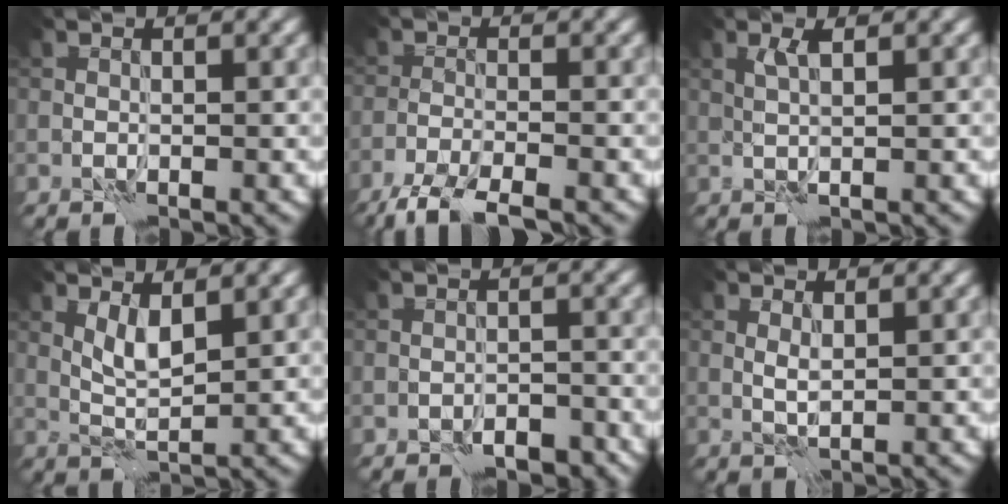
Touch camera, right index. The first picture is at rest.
{"total": 4.6, "force": [-3.9, 0.7, 2.3], "torque": [-0.043, -0.009, -0.077]}
{"total": 1.5, "force": [0.9, 0.1, 1.2], "torque": [-0.025, 0.002, 0.014]}
{"total": 2.4, "force": [1.4, 0.6, 1.9], "torque": [-0.043, -0.004, 0.029]}
{"total": 2.6, "force": [-2.1, 1.2, 1.1], "torque": [-0.018, 0.009, -0.027]}
{"total": 0.9, "force": [0.6, 0.2, 0.6], "torque": [-0.014, -0.002, 0.012]}